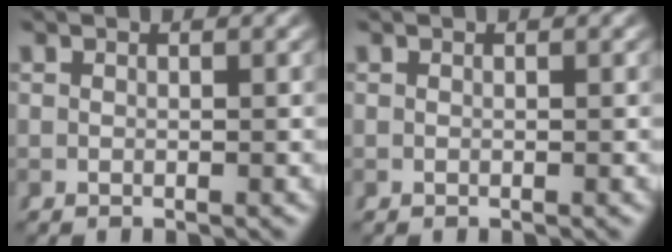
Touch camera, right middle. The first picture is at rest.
{"total": 0.0}